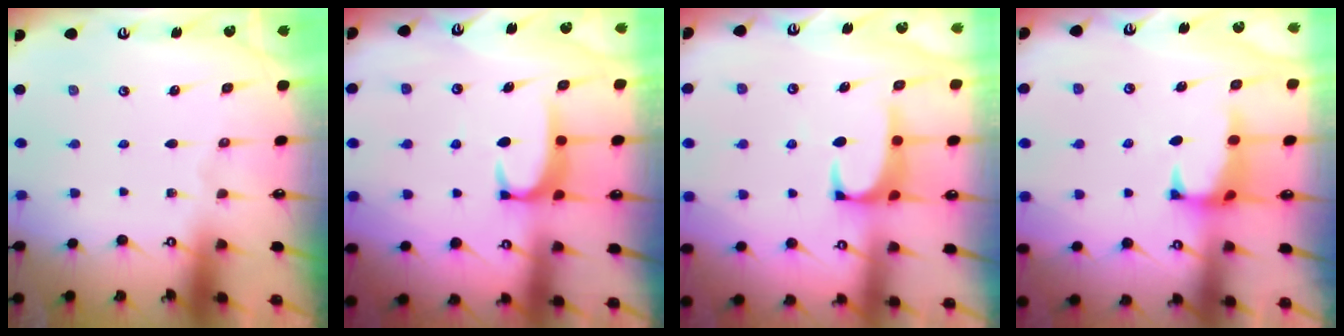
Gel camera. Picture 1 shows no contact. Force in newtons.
{"total": 1.8, "press": 1.7, "slide": 0.5}
{"total": 1.0, "press": 0.8, "slide": 0.4}
{"total": 1.5, "press": 1.3, "slide": 0.7}